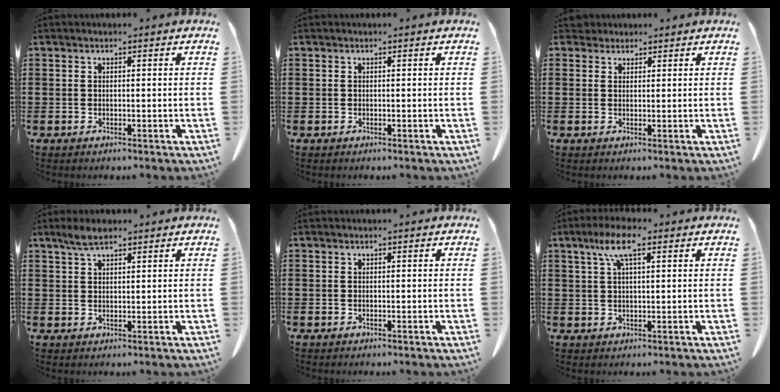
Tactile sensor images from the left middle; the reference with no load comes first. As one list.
[{"total": 0.0}, {"total": 1.6, "force": [1.4, 0.8, 0.0], "torque": [-0.006, 0.004, 0.030]}, {"total": 3.3, "force": [2.4, 0.9, 2.1], "torque": [-0.046, 0.004, 0.043]}, {"total": 0.0}, {"total": 5.5, "force": [2.9, 1.5, 4.5], "torque": [-0.096, 0.010, 0.048]}]